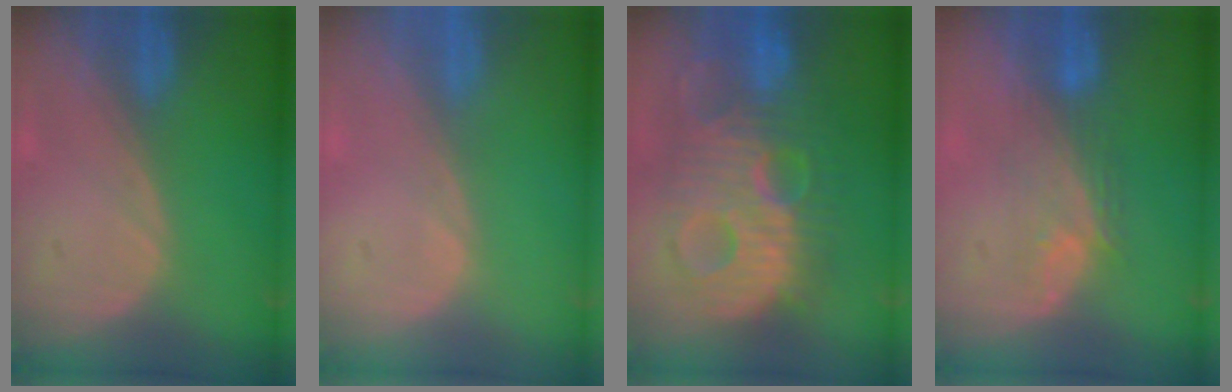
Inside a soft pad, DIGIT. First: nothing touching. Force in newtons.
{"total": 0.6, "press": 0.1, "slide": 0.6}
{"total": 13.7, "press": 13.7, "slide": 1.2}
{"total": 4.9, "press": 4.7, "slide": 1.6}